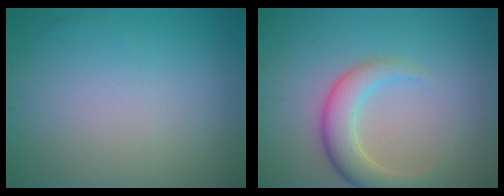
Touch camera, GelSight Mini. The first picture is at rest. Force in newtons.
{"total": 4.0, "press": 4.0, "slide": 0.3}